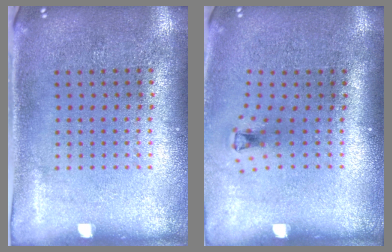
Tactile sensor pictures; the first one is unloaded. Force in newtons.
{"total": 0.7, "press": 0.4, "slide": 0.6}